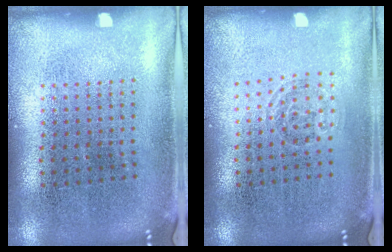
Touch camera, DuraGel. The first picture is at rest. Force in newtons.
{"total": 0.7, "press": 0.4, "slide": 0.6}